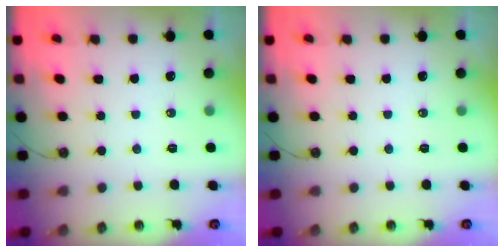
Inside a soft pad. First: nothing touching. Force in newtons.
{"total": 0.0}